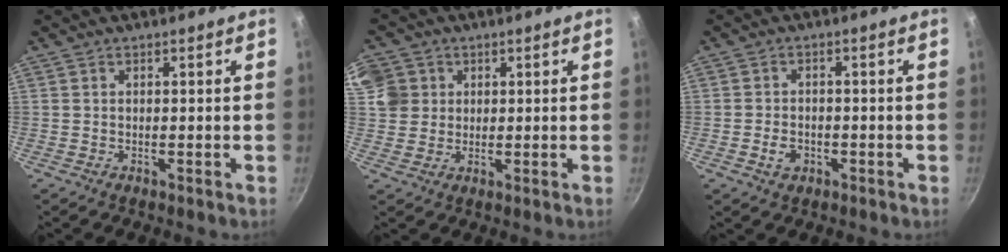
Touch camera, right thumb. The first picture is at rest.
{"total": 8.1, "force": [2.6, 7.4, 2.2], "torque": [-0.022, 0.002, 0.046]}
{"total": 3.4, "force": [-1.4, 2.6, 1.8], "torque": [-0.025, 0.012, -0.023]}